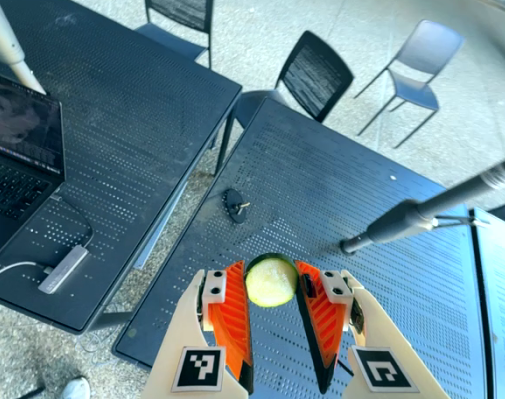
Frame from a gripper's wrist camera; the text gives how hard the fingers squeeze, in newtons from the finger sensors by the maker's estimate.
{"total": 9.6, "left": 9.9, "right": 9.3}